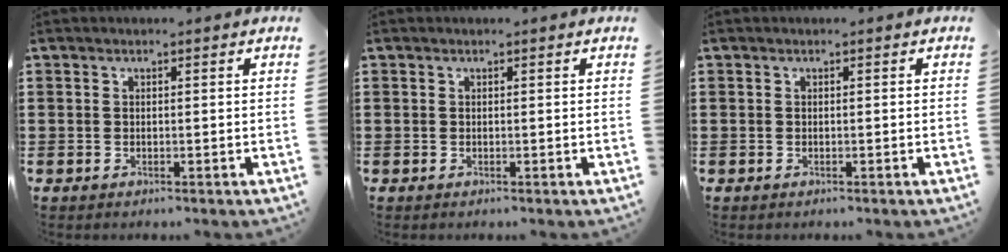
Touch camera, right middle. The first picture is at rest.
{"total": 0.0}
{"total": 0.0}